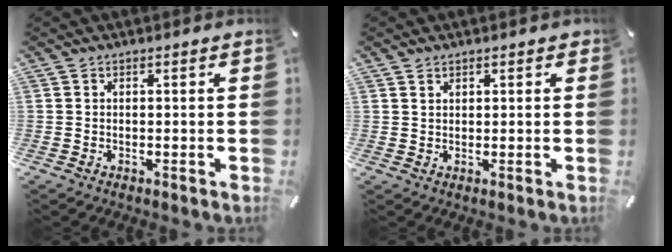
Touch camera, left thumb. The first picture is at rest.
{"total": 1.8, "force": [1.1, 1.3, 0.3], "torque": [0.002, -0.002, 0.019]}